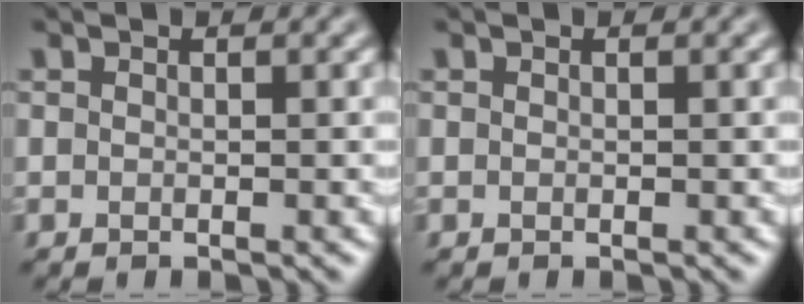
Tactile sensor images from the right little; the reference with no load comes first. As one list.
[{"total": 0.0}]